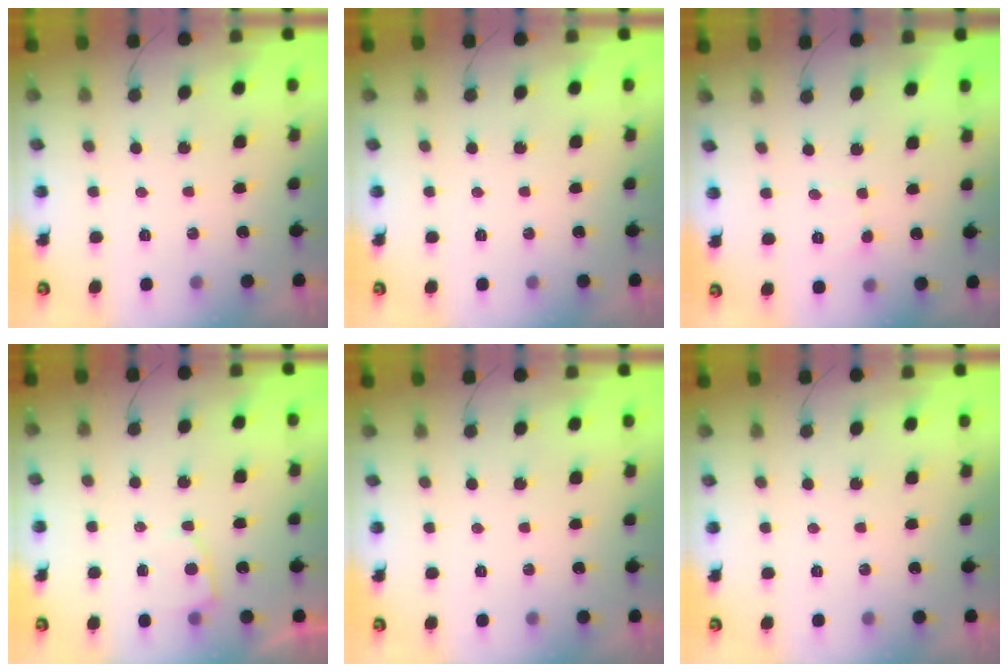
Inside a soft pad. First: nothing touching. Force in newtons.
{"total": 0.0}
{"total": 1.9, "press": 1.9, "slide": 0.2}
{"total": 4.9, "press": 4.9, "slide": 0.1}
{"total": 0.0}
{"total": 0.0}